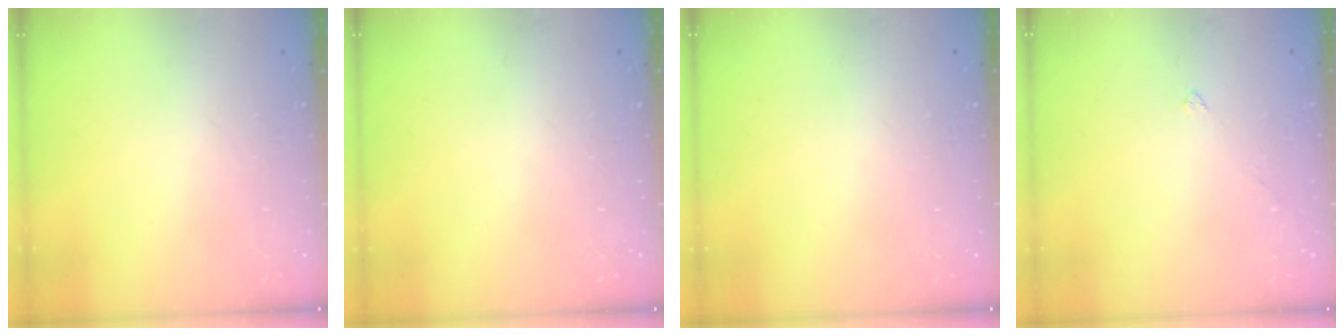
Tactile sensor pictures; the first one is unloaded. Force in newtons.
{"total": 0.0}
{"total": 0.0}
{"total": 2.3, "press": 2.3, "slide": 0.5}